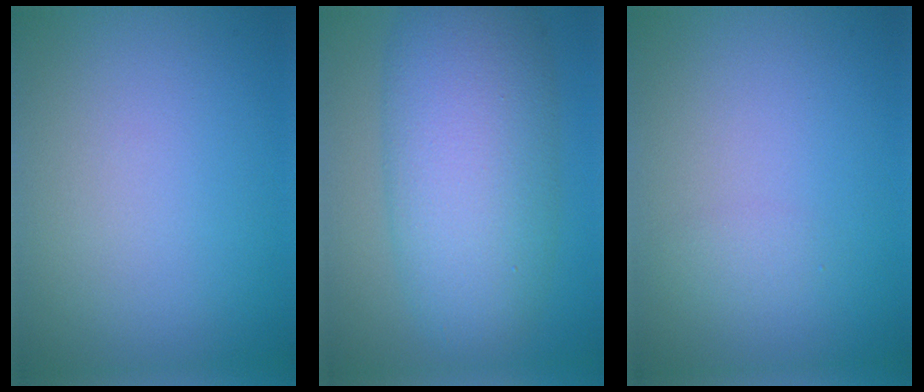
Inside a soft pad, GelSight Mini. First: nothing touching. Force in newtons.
{"total": 10.2, "press": 10.2, "slide": 0.1}
{"total": 0.9, "press": 0.9, "slide": 0.0}